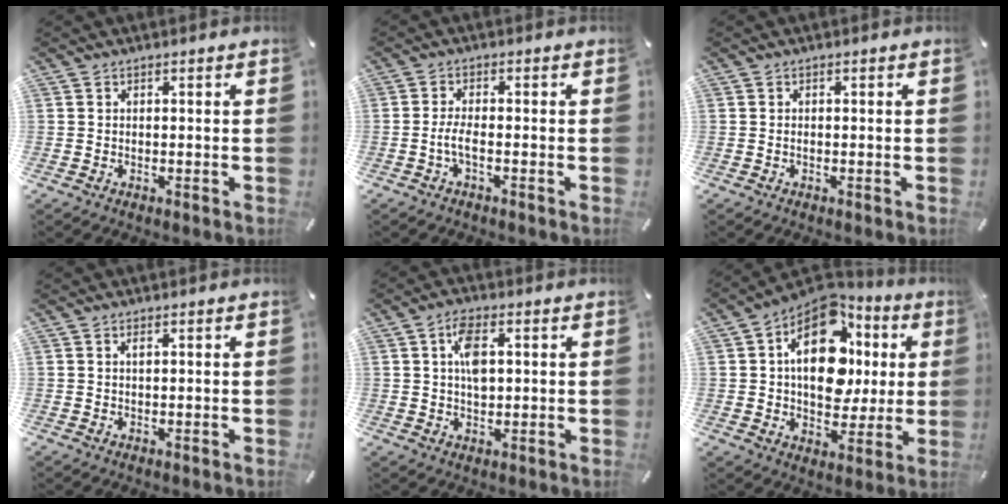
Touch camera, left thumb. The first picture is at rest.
{"total": 3.7, "force": [-1.2, 0.8, 3.4], "torque": [-0.080, -0.004, -0.028]}
{"total": 0.7, "force": [-0.2, 0.3, 0.6], "torque": [-0.012, -0.002, -0.003]}
{"total": 0.9, "force": [0.3, 0.2, 0.8], "torque": [-0.016, 0.000, 0.005]}
{"total": 6.0, "force": [1.4, 3.3, 4.8], "torque": [-0.086, 0.005, 0.019]}
{"total": 18.8, "force": [3.7, 13.1, 13.0], "torque": [-0.195, -0.019, 0.064]}